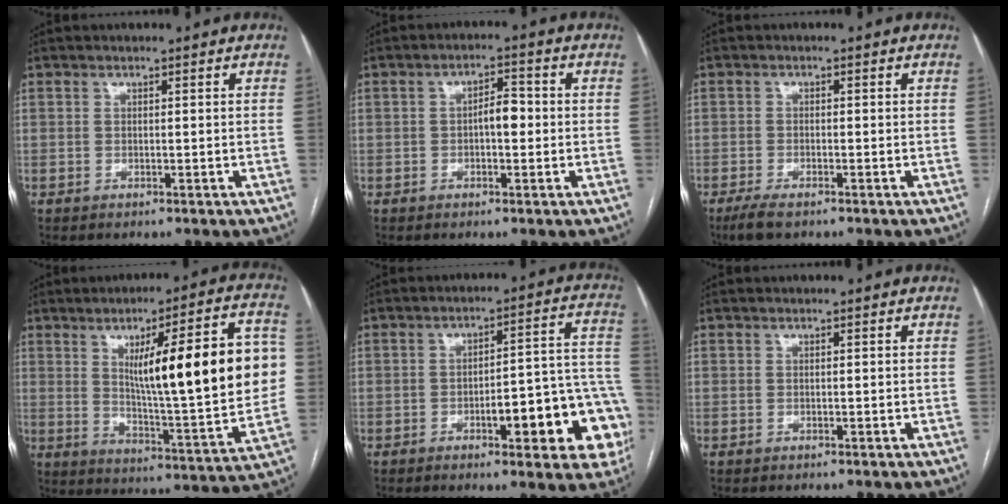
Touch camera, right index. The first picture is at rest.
{"total": 3.6, "force": [-0.4, 1.5, 3.3], "torque": [-0.048, 0.013, -0.007]}
{"total": 3.4, "force": [-2.5, 0.8, 2.2], "torque": [-0.050, -0.006, -0.044]}
{"total": 22.1, "force": [3.8, 2.5, 21.6], "torque": [-0.291, 0.010, 0.054]}
{"total": 15.4, "force": [-5.4, 3.8, 13.9], "torque": [-0.104, 0.042, -0.059]}
{"total": 0.0}